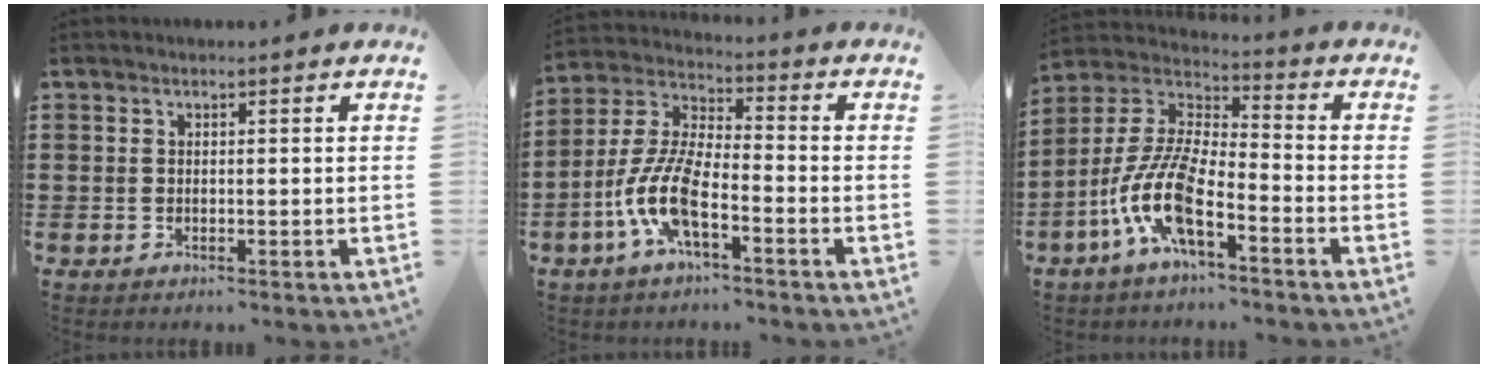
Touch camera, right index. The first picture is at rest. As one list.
[{"total": 9.4, "force": [-4.4, 2.9, 7.8], "torque": [-0.193, -0.011, -0.089]}, {"total": 11.5, "force": [-6.1, 3.4, 9.1], "torque": [-0.228, -0.017, -0.127]}]